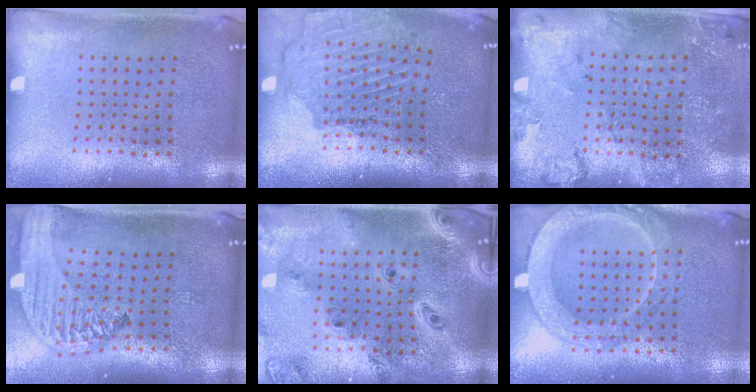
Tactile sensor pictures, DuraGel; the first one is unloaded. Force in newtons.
{"total": 1.6, "press": 1.6, "slide": 0.1}
{"total": 1.8, "press": 1.7, "slide": 0.7}
{"total": 3.2, "press": 2.5, "slide": 1.9}
{"total": 2.7, "press": 2.4, "slide": 1.3}
{"total": 2.2, "press": 2.2, "slide": 0.3}